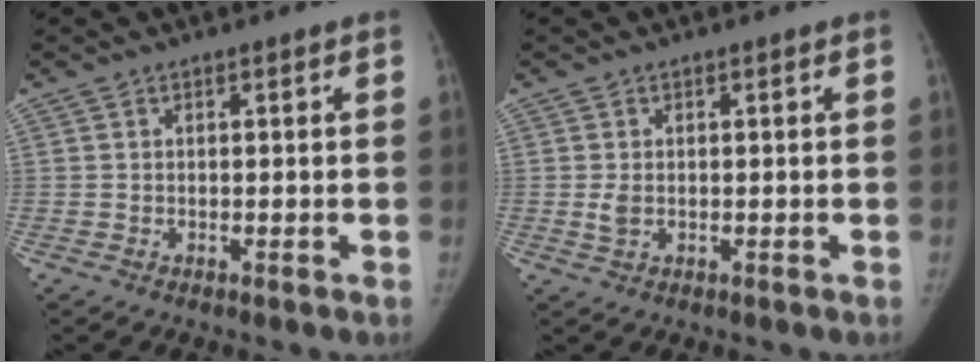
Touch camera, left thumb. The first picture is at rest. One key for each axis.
{"total": 2.0, "fx": -0.1, "fy": 1.3, "fz": 1.5, "tx": -0.029, "ty": -0.004, "tz": 0.000}